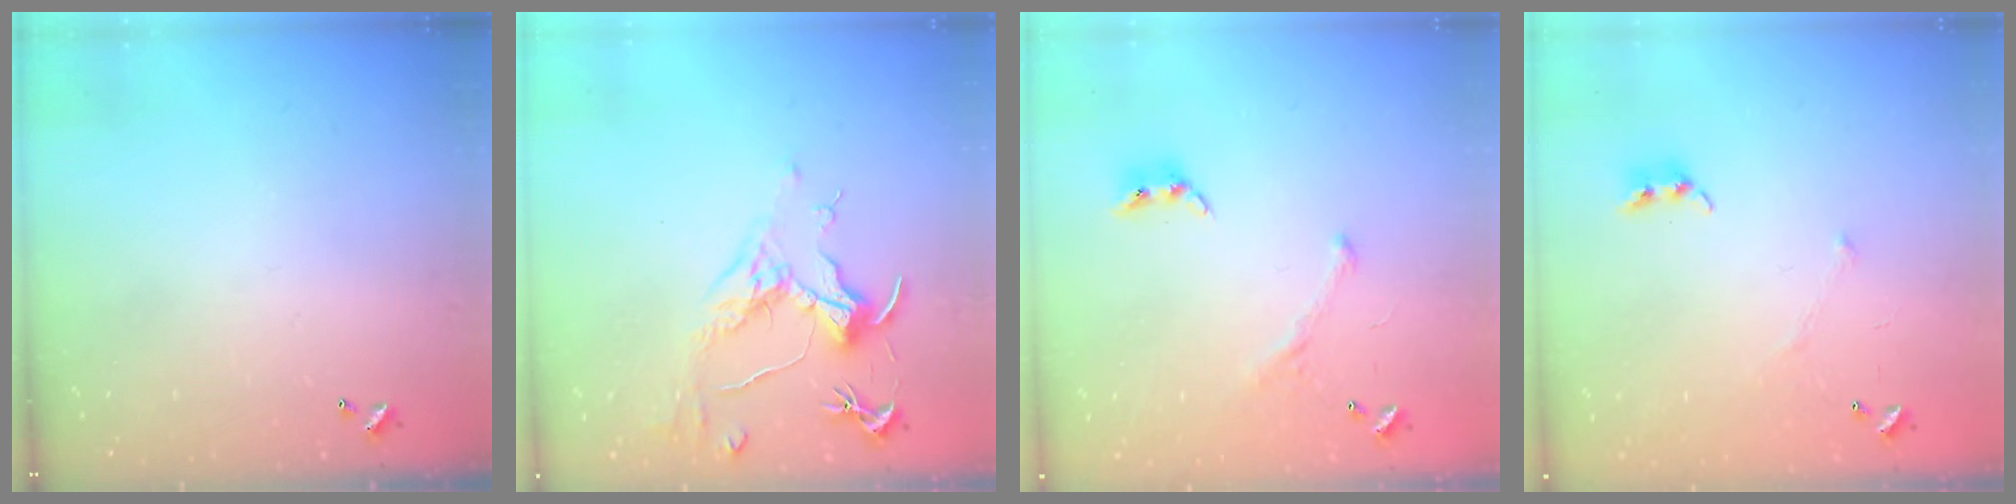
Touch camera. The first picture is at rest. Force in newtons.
{"total": 1.6, "press": 1.4, "slide": 0.9}
{"total": 2.2, "press": 2.0, "slide": 1.1}
{"total": 5.1, "press": 5.0, "slide": 0.8}